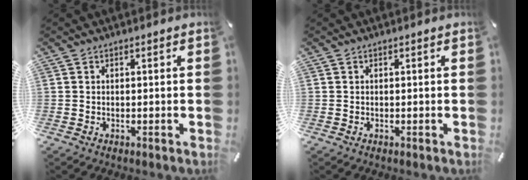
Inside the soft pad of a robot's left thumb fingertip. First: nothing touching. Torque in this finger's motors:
{"motor_torque": [0.01, 0.01, -0.02, 0.01, 0.00]}